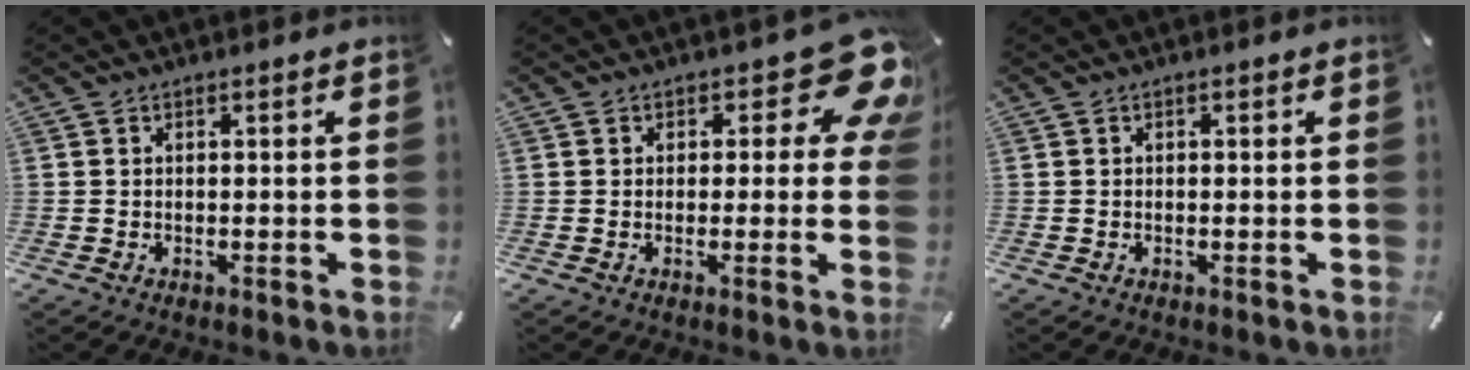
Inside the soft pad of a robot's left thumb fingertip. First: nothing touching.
{"total": 11.4, "force": [5.7, 5.4, 8.2], "torque": [-0.091, -0.038, 0.097]}
{"total": 0.0}